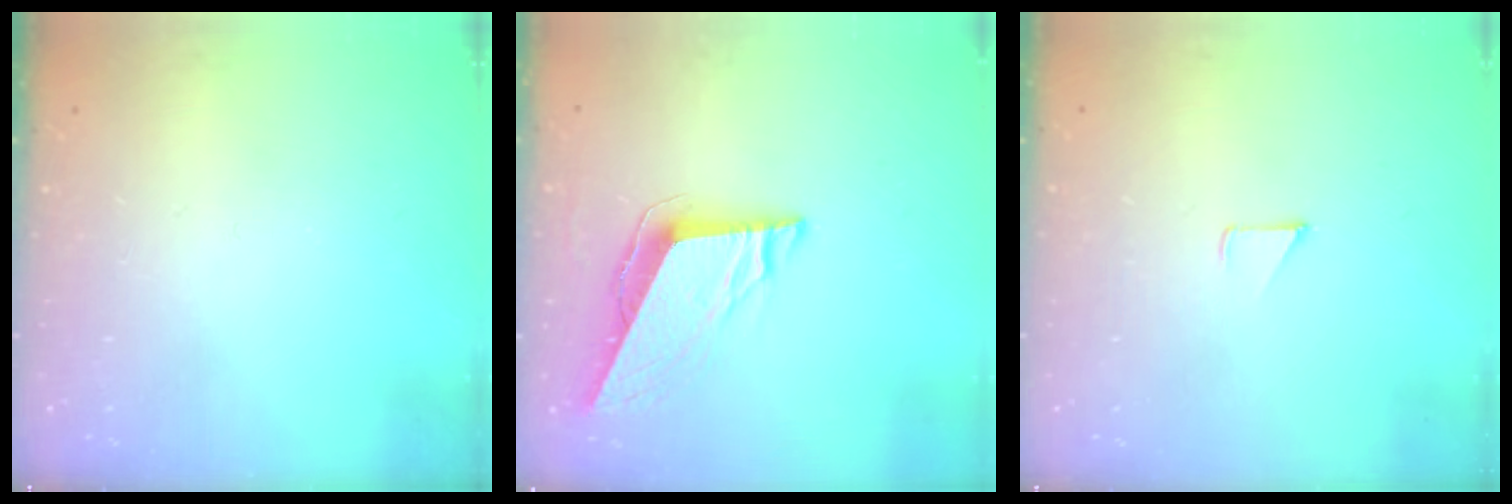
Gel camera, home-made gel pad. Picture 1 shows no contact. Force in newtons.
{"total": 8.8, "press": 8.7, "slide": 1.4}
{"total": 2.9, "press": 2.8, "slide": 0.3}